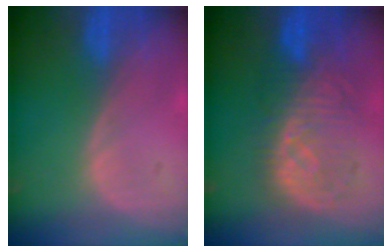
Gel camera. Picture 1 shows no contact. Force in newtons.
{"total": 9.2, "press": 8.9, "slide": 2.4}